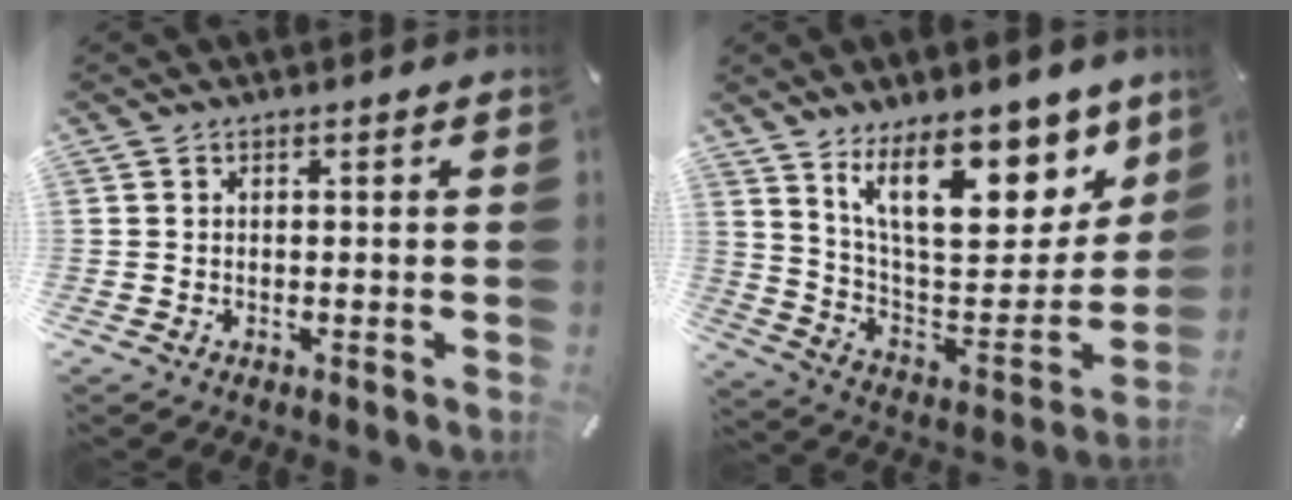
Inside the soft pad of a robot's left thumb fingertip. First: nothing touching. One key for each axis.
{"total": 22.8, "fx": 13.8, "fy": 10.5, "fz": 14.9, "tx": -0.216, "ty": -0.092, "tz": 0.237}